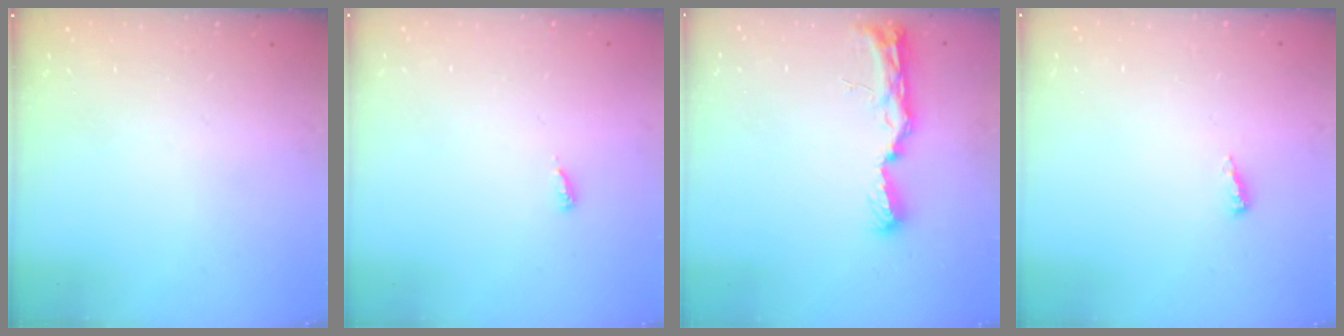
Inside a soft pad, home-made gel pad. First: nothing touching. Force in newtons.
{"total": 2.9, "press": 2.9, "slide": 0.2}
{"total": 11.3, "press": 10.0, "slide": 5.1}
{"total": 2.5, "press": 2.5, "slide": 0.2}